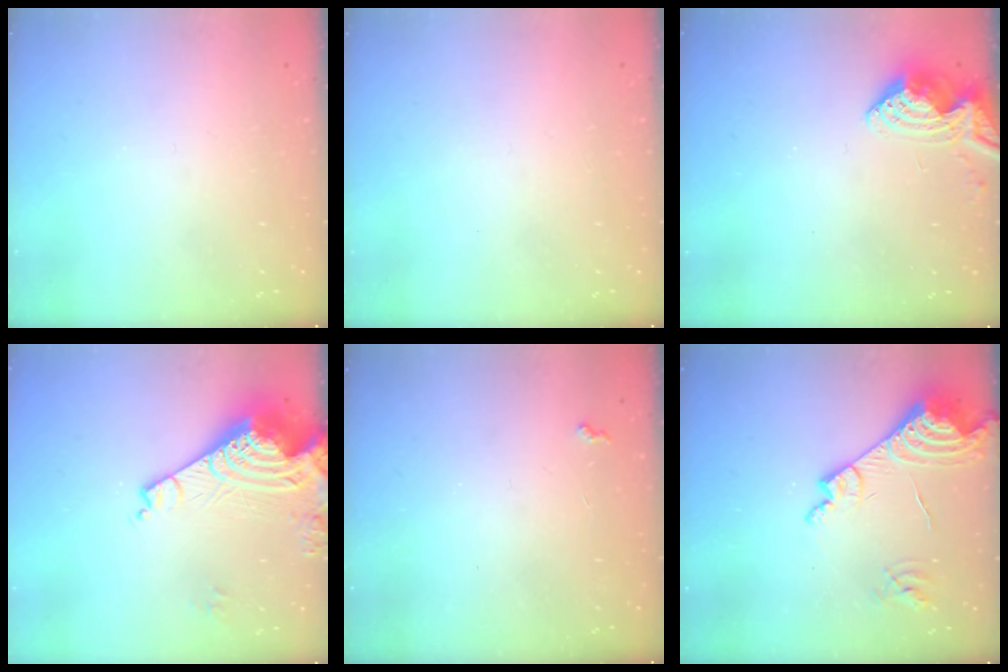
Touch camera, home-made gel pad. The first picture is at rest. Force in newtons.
{"total": 0.0}
{"total": 8.1, "press": 8.1, "slide": 0.3}
{"total": 13.5, "press": 13.4, "slide": 1.5}
{"total": 5.5, "press": 5.5, "slide": 0.8}
{"total": 15.7, "press": 15.5, "slide": 2.0}